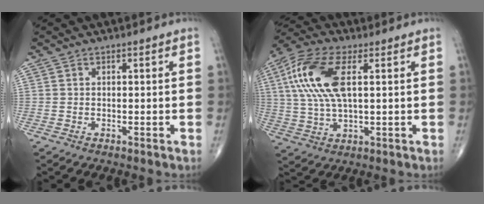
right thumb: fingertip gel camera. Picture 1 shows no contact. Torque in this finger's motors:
{"motor_torque": [1.48, 3.00, 1.23, 0.01, 0.63]}